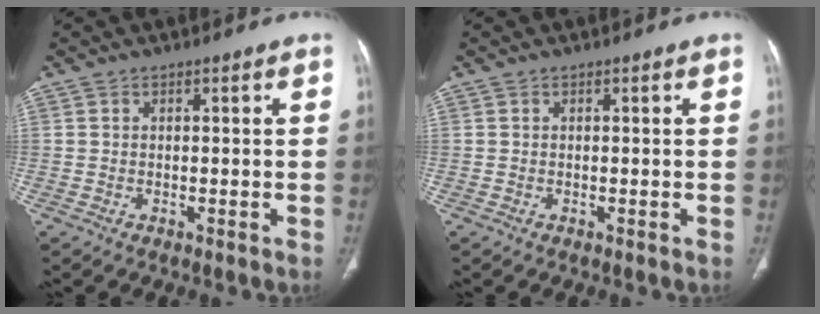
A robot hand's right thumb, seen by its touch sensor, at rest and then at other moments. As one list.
[{"total": 0.0}]